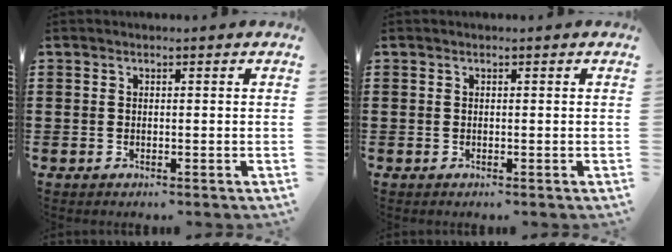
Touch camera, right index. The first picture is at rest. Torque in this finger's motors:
{"motor_torque": [0.00, 0.00, 0.00, -0.01]}